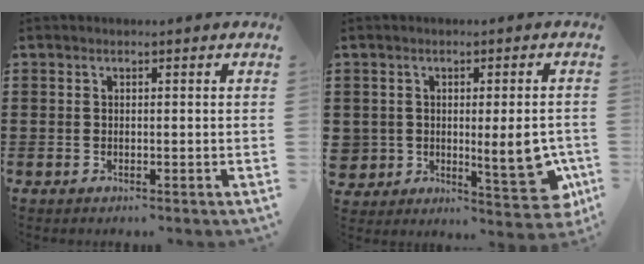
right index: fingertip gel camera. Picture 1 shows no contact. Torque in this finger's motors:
{"motor_torque": [1.06, 0.23, 0.66, 0.21]}